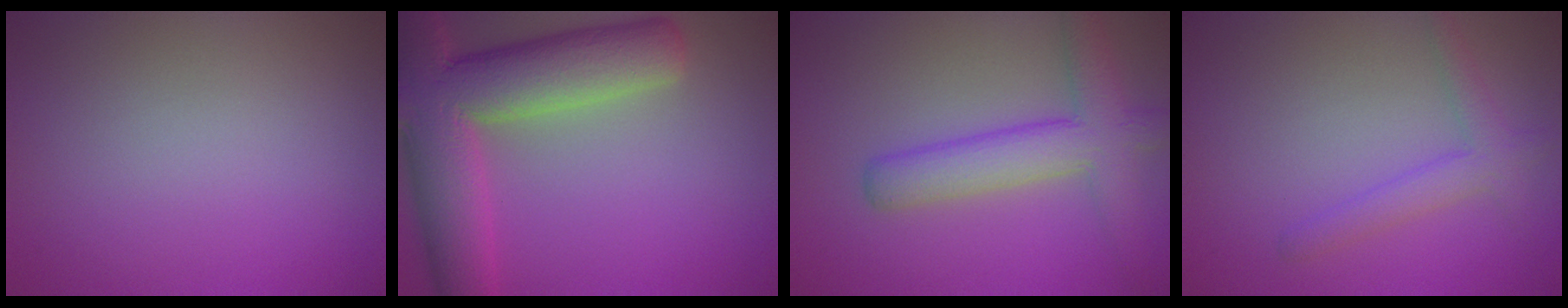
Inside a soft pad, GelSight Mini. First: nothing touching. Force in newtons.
{"total": 11.0, "press": 11.0, "slide": 0.9}
{"total": 5.3, "press": 5.3, "slide": 0.3}
{"total": 2.5, "press": 2.5, "slide": 0.1}